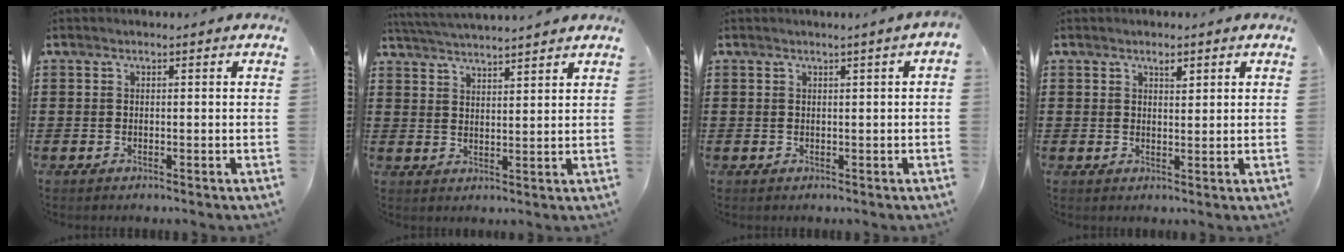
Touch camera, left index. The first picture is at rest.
{"total": 3.5, "force": [3.5, -0.5, 0.4], "torque": [-0.020, -0.017, 0.061]}
{"total": 0.8, "force": [0.4, -0.1, 0.7], "torque": [-0.010, -0.003, 0.008]}
{"total": 1.7, "force": [1.3, 0.5, 0.9], "torque": [-0.012, -0.001, 0.021]}